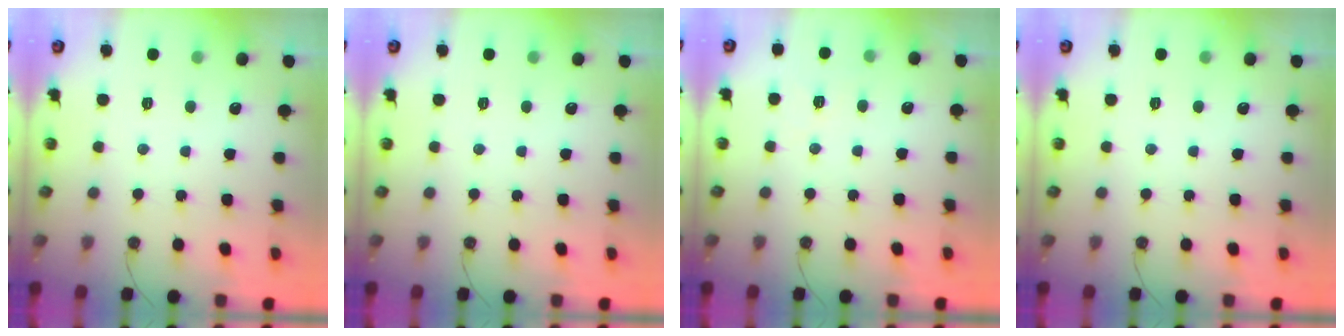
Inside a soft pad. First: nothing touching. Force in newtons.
{"total": 0.0}
{"total": 4.4, "press": 3.5, "slide": 2.7}
{"total": 0.0}